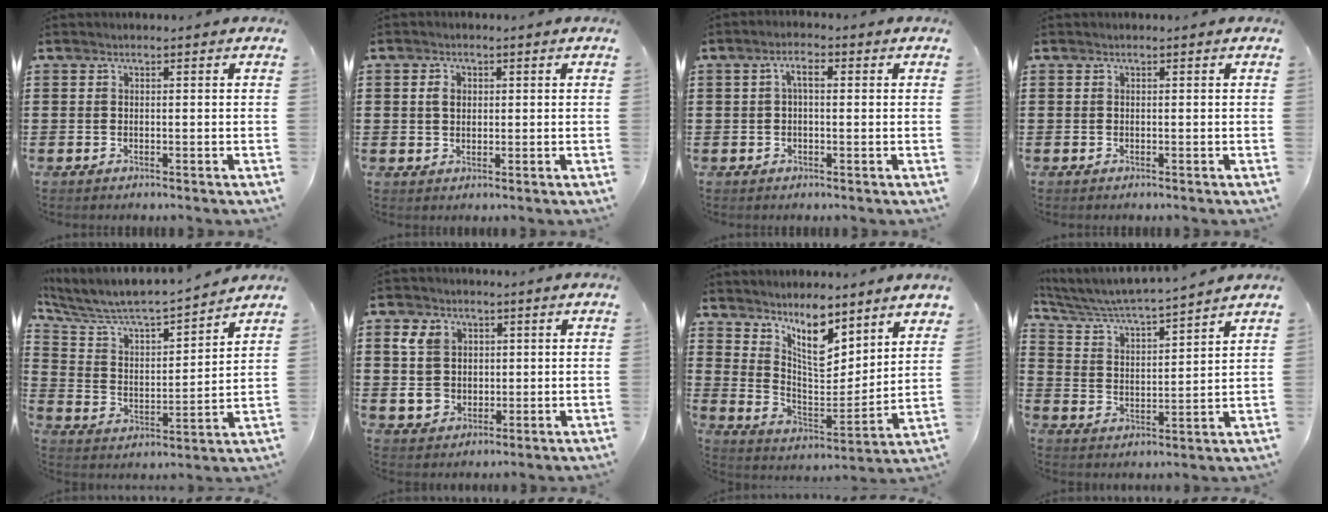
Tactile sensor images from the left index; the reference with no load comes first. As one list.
[{"total": 2.4, "force": [0.6, 1.9, 1.4], "torque": [-0.033, 0.009, 0.010]}, {"total": 2.8, "force": [0.3, 1.1, 2.6], "torque": [-0.049, 0.011, 0.001]}, {"total": 0.0}, {"total": 5.8, "force": [5.3, 0.8, 2.2], "torque": [-0.070, -0.046, 0.082]}, {"total": 6.9, "force": [1.1, 5.9, 3.3], "torque": [-0.090, 0.012, 0.016]}, {"total": 8.1, "force": [6.3, 2.6, 4.3], "torque": [-0.084, -0.041, 0.108]}, {"total": 4.6, "force": [4.3, -0.2, 1.4], "torque": [-0.051, -0.035, 0.066]}]